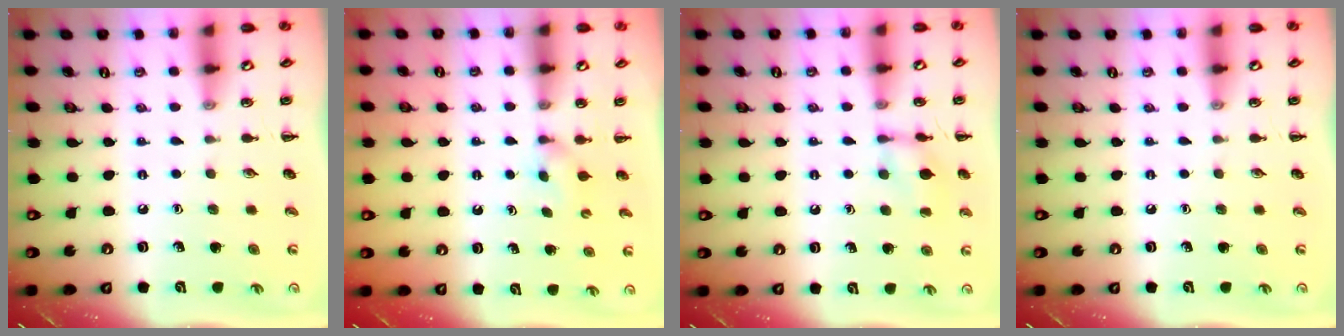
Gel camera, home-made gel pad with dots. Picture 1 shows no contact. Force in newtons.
{"total": 2.3, "press": 2.1, "slide": 0.9}
{"total": 9.5, "press": 9.5, "slide": 0.9}
{"total": 0.0}